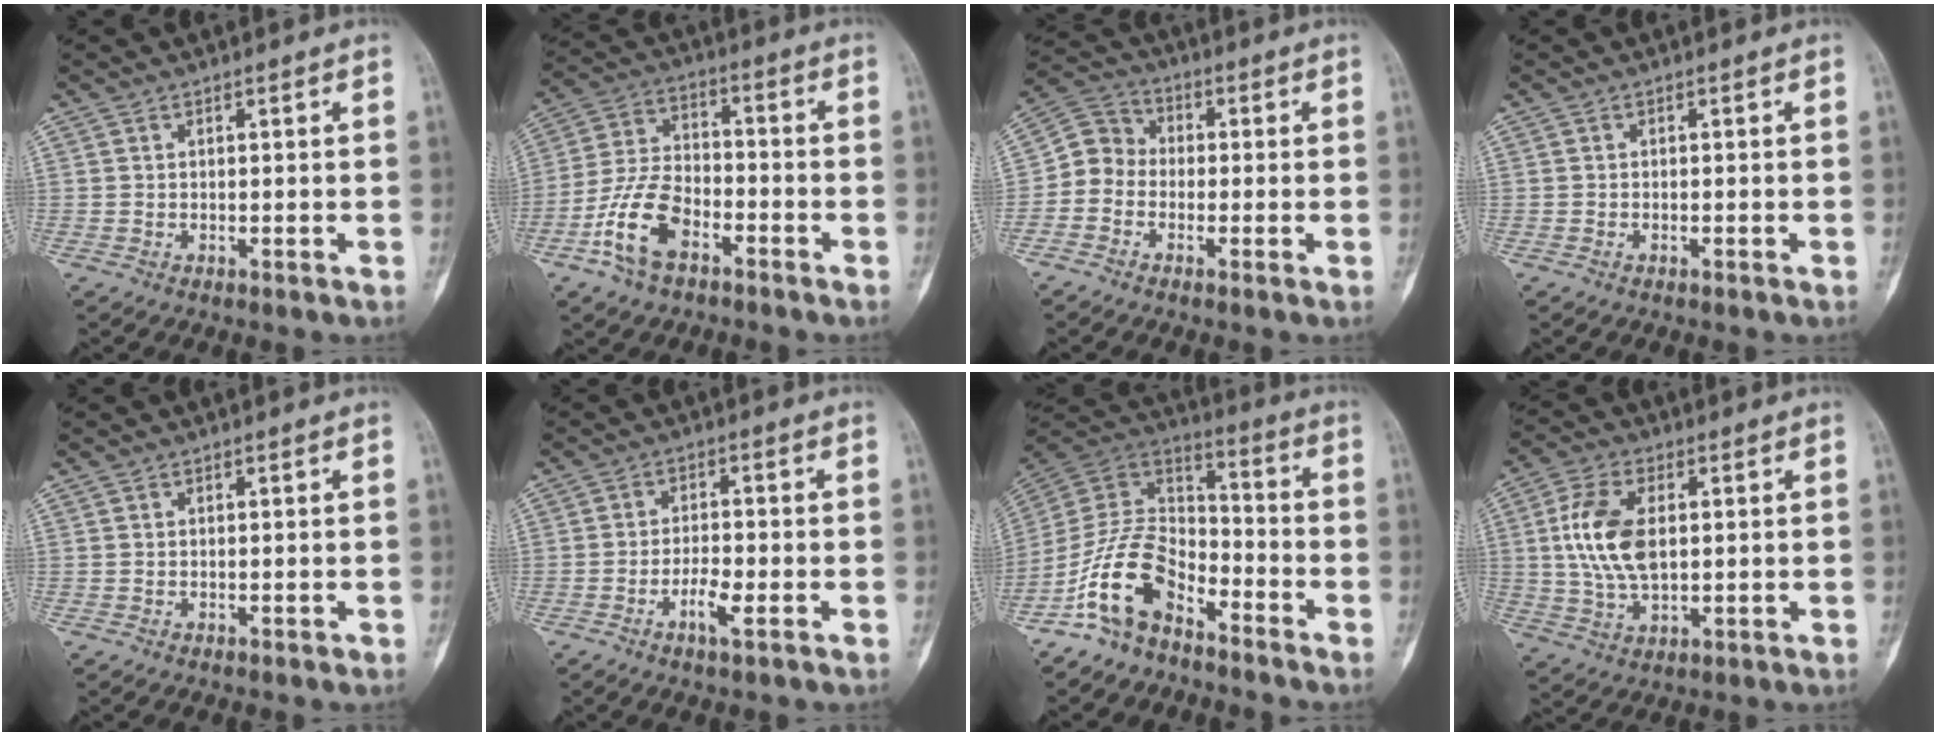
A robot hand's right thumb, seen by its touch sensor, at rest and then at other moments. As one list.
[{"total": 11.7, "force": [-5.9, 6.4, 7.8], "torque": [-0.160, 0.035, -0.115]}, {"total": 6.3, "force": [-1.4, 5.5, 2.8], "torque": [-0.033, 0.029, -0.046]}, {"total": 0.0}, {"total": 0.0}, {"total": 4.6, "force": [-2.0, 1.3, 3.9], "torque": [-0.078, 0.010, -0.039]}, {"total": 14.3, "force": [-8.9, 7.8, 8.1], "torque": [-0.146, 0.080, -0.179]}, {"total": 11.8, "force": [1.5, 6.6, 9.7], "torque": [-0.195, 0.001, 0.031]}]